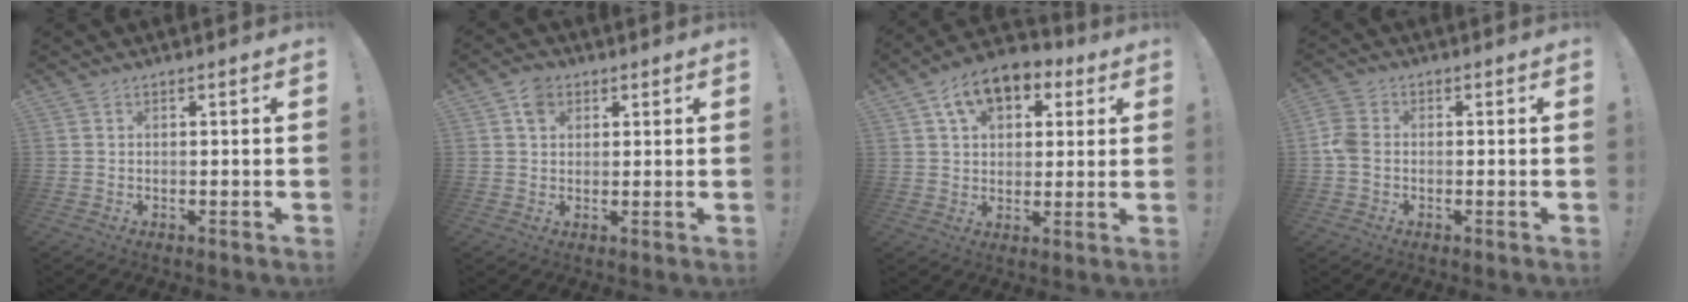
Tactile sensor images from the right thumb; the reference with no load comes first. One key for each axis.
{"total": 5.0, "fx": 2.4, "fy": 3.7, "fz": 2.5, "tx": -0.037, "ty": -0.001, "tz": 0.045}
{"total": 11.9, "fx": 5.8, "fy": 8.0, "fz": 6.7, "tx": -0.105, "ty": -0.019, "tz": 0.109}
{"total": 5.1, "fx": -1.1, "fy": 3.7, "fz": 3.4, "tx": -0.085, "ty": 0.008, "tz": -0.020}